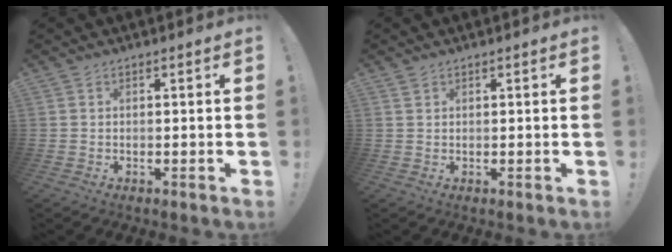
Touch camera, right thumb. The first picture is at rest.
{"total": 1.1, "force": [0.8, 0.6, 0.4], "torque": [0.000, -0.003, 0.014]}